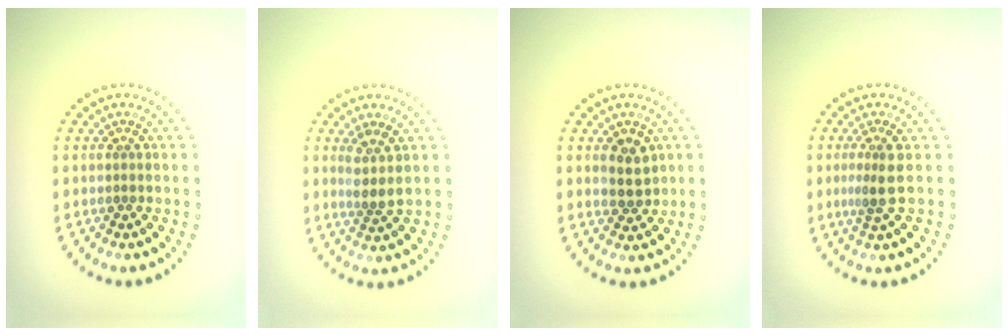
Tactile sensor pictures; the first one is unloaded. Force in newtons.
{"total": 1.9, "press": 1.6, "slide": 1.2}
{"total": 2.4, "press": 2.3, "slide": 0.7}
{"total": 2.4, "press": 1.9, "slide": 1.5}